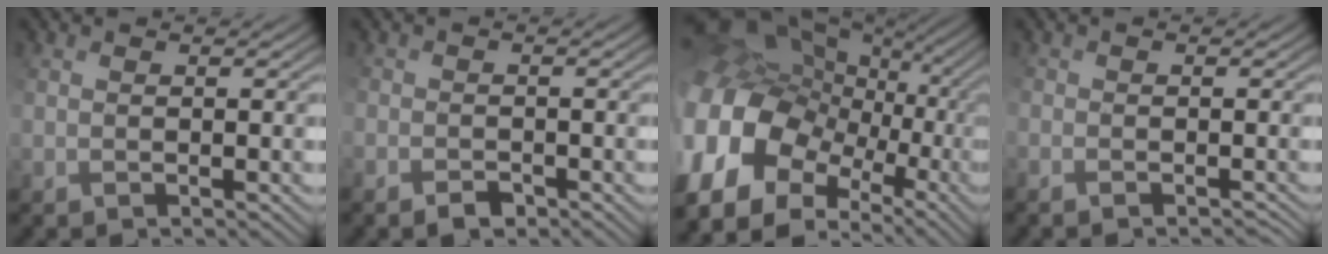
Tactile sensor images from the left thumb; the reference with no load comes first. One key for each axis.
{"total": 2.3, "fx": -1.6, "fy": 1.2, "fz": 1.0, "tx": -0.019, "ty": -0.005, "tz": -0.035}
{"total": 20.8, "fx": -4.0, "fy": 16.5, "fz": 12.0, "tx": -0.334, "ty": -0.004, "tz": -0.059}
{"total": 2.4, "fx": -1.9, "fy": 1.0, "fz": 1.0, "tx": -0.018, "ty": -0.010, "tz": -0.029}